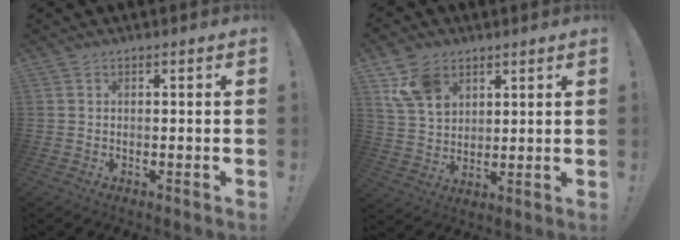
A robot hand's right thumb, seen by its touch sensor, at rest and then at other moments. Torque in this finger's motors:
{"motor_torque": [0.64, 1.82, 0.70, 0.58, 0.13]}